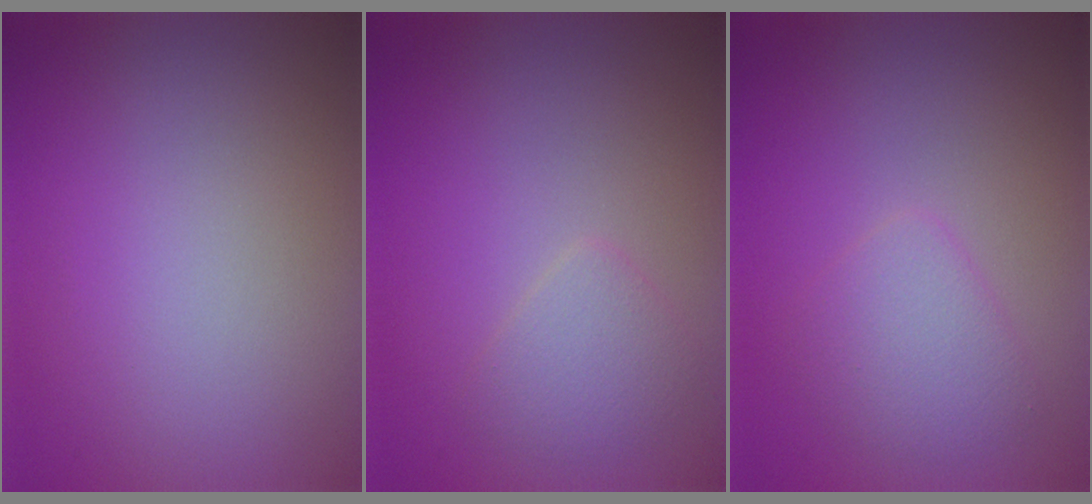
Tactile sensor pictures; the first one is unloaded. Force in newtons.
{"total": 1.8, "press": 1.8, "slide": 0.0}
{"total": 2.3, "press": 2.3, "slide": 0.0}